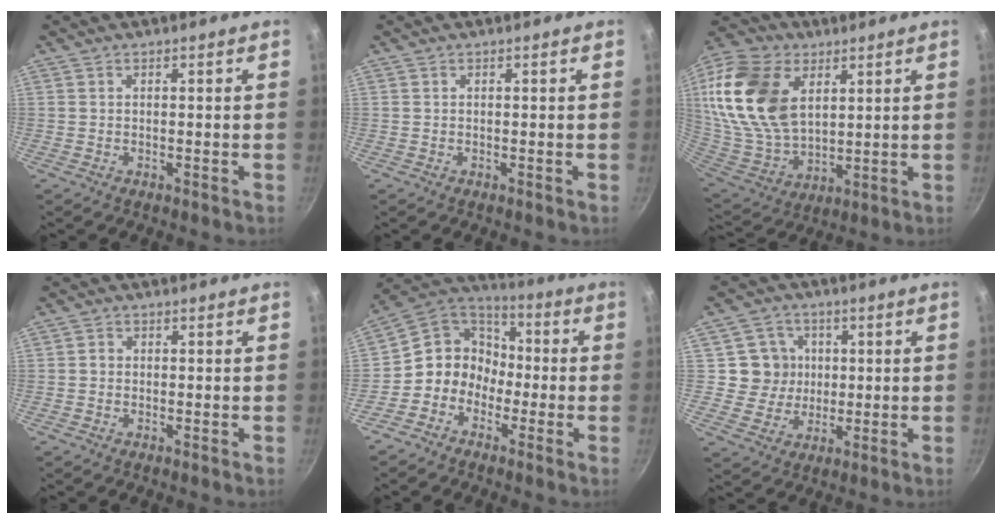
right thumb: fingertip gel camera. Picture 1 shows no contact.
{"total": 0.0}
{"total": 23.2, "force": [7.5, 14.8, 16.2], "torque": [-0.313, -0.024, 0.148]}
{"total": 1.1, "force": [-0.1, 1.0, 0.4], "torque": [-0.006, 0.005, -0.005]}
{"total": 10.4, "force": [-2.7, 9.2, 3.9], "torque": [-0.019, 0.046, -0.075]}
{"total": 8.0, "force": [1.1, 7.7, 1.7], "torque": [0.011, 0.001, 0.013]}